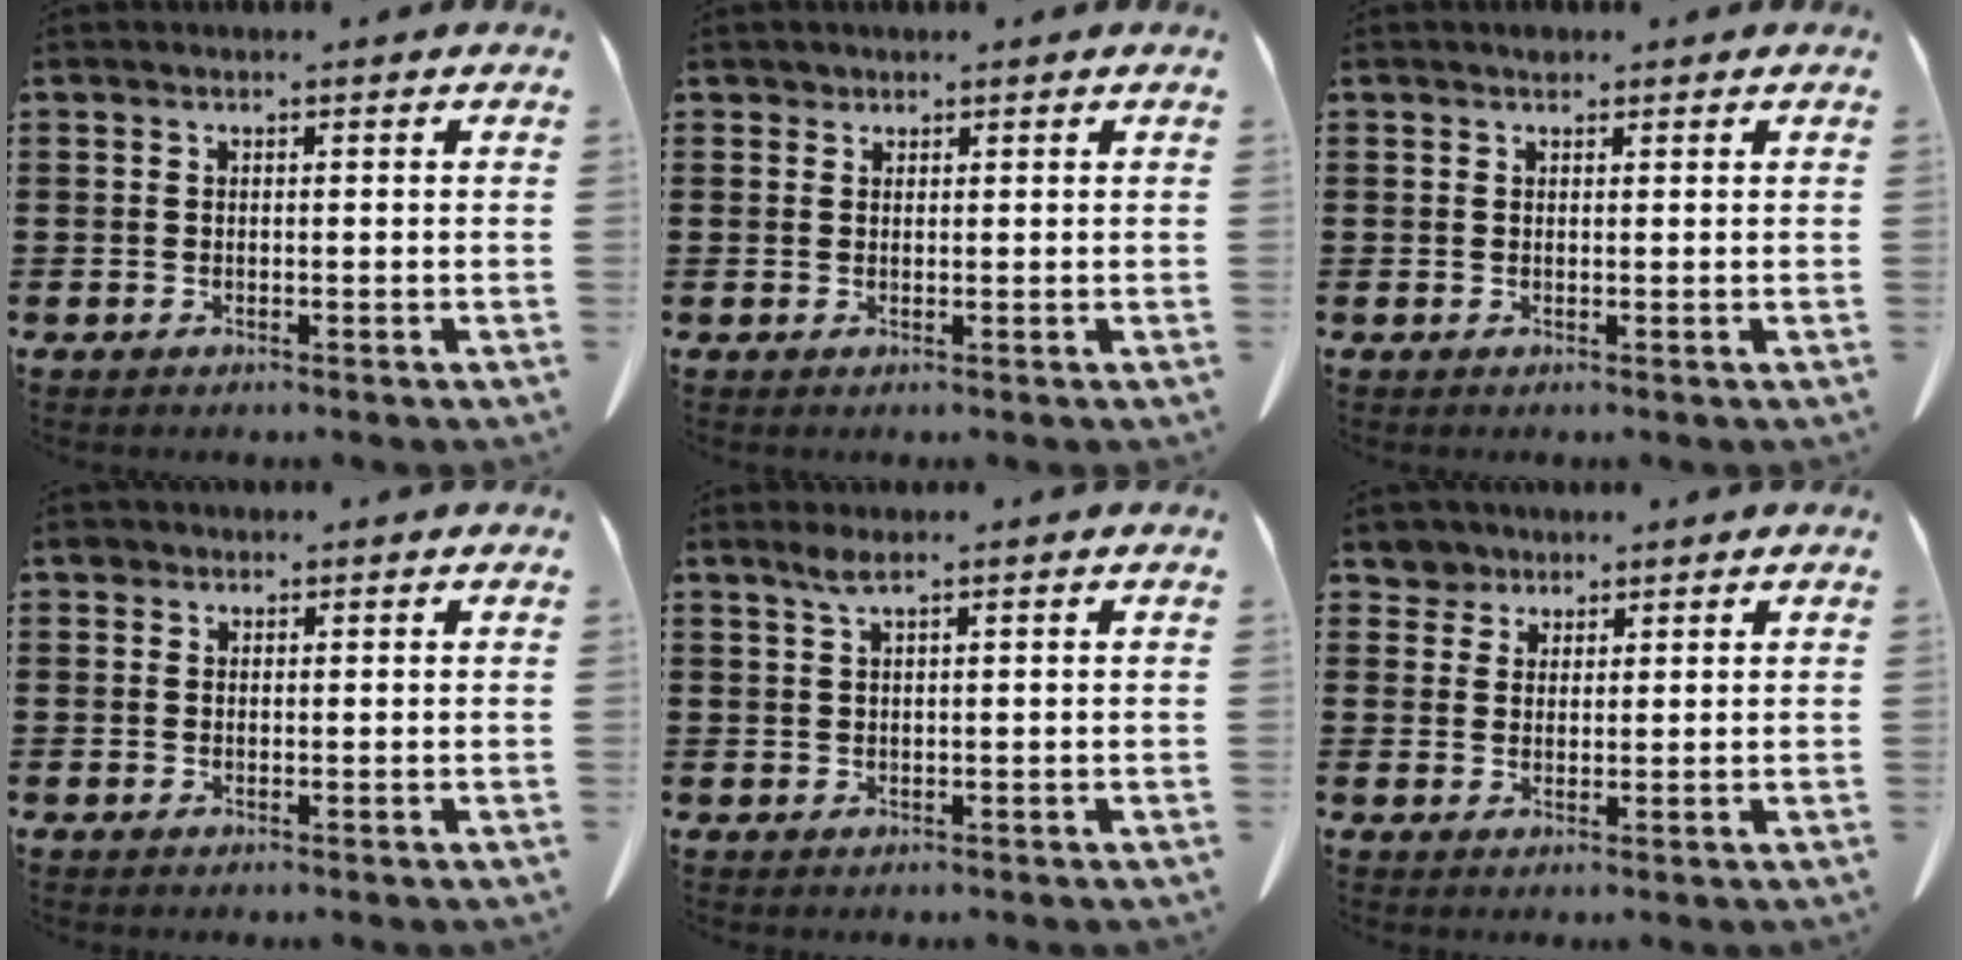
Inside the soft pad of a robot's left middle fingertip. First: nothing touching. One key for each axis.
{"total": 1.0, "fx": 0.9, "fy": 0.5, "fz": 0.1, "tx": -0.005, "ty": -0.001, "tz": 0.019}
{"total": 0.9, "fx": 0.7, "fy": 0.4, "fz": 0.2, "tx": -0.007, "ty": 0.000, "tz": 0.015}
{"total": 0.9, "fx": 0.6, "fy": 0.6, "fz": 0.2, "tx": -0.008, "ty": 0.002, "tz": 0.011}
{"total": 2.0, "fx": 1.3, "fy": 0.1, "fz": 1.6, "tx": -0.035, "ty": -0.002, "tz": 0.023}
{"total": 3.1, "fx": 2.5, "fy": 1.8, "fz": 0.3, "tx": -0.019, "ty": 0.006, "tz": 0.049}